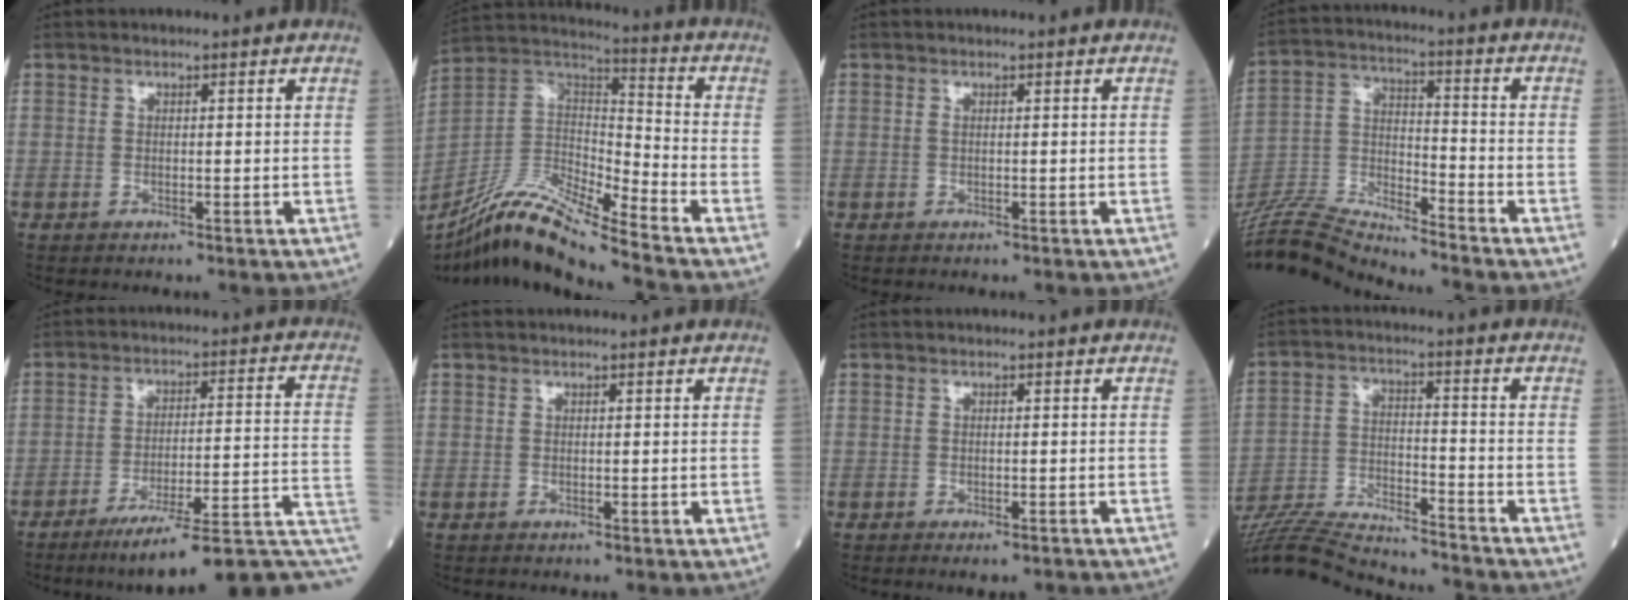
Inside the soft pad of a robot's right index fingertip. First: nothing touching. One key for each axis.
{"total": 15.4, "fx": -12.8, "fy": -0.1, "fz": 8.7, "tx": -0.171, "ty": 0.003, "tz": -0.240}
{"total": 0.0}
{"total": 13.0, "fx": -12.9, "fy": -0.6, "fz": 1.5, "tx": -0.039, "ty": 0.028, "tz": -0.251}
{"total": 18.2, "fx": -13.2, "fy": 1.5, "fz": 12.4, "tx": -0.113, "ty": 0.031, "tz": -0.193}
{"total": 0.0}
{"total": 2.7, "fx": -2.2, "fy": 0.7, "fz": 1.3, "tx": -0.008, "ty": -0.003, "tz": -0.030}
{"total": 21.4, "fx": -20.2, "fy": 1.4, "fz": 6.9, "tx": -0.166, "ty": -0.019, "tz": -0.327}